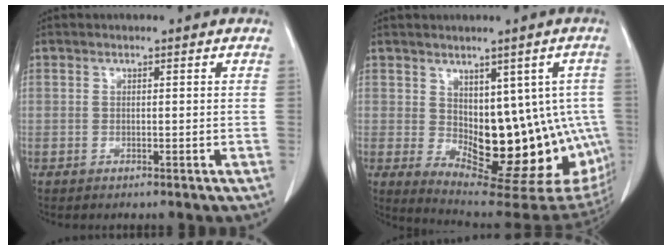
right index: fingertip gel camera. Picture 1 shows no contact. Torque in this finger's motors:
{"motor_torque": [2.07, 0.07, 0.40, 0.06]}